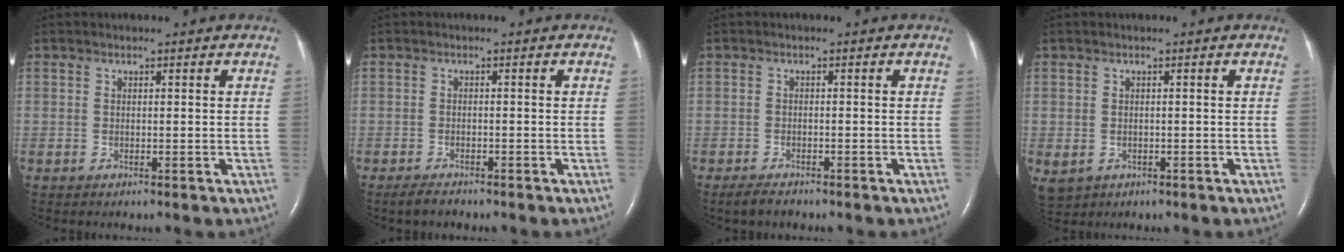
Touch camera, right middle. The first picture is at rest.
{"total": 2.2, "force": [-1.8, 0.6, 1.0], "torque": [-0.029, -0.005, -0.029]}
{"total": 2.4, "force": [-2.0, 0.7, 1.2], "torque": [-0.032, -0.006, -0.033]}
{"total": 3.9, "force": [-1.3, 3.2, 1.7], "torque": [-0.042, -0.003, -0.008]}